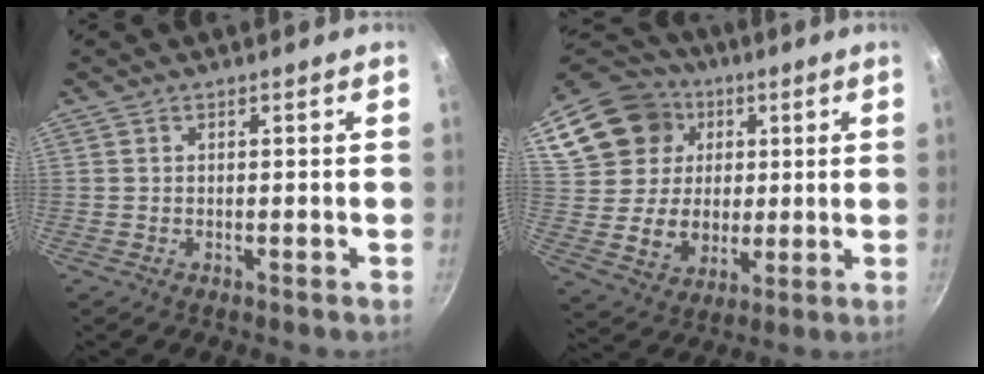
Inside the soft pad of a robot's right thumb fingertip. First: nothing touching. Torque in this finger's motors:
{"motor_torque": [-0.46, 2.34, 0.39, -0.33, 0.09]}